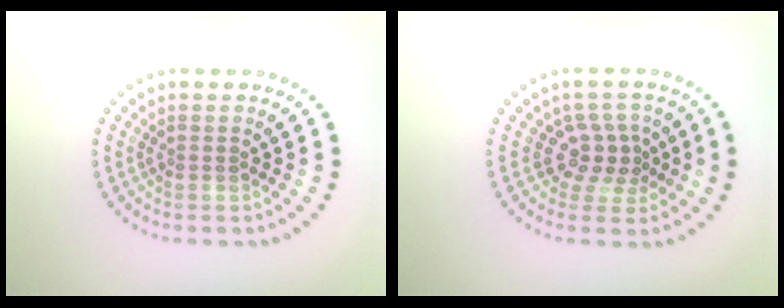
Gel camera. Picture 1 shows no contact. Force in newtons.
{"total": 2.8, "press": 2.1, "slide": 1.9}